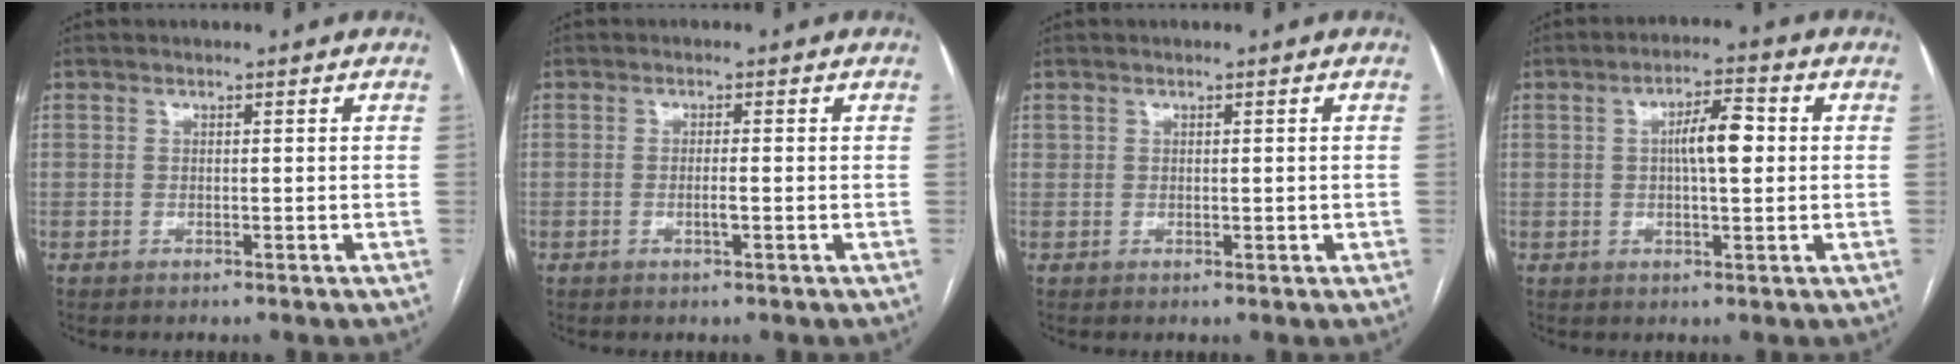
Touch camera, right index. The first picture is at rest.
{"total": 1.6, "force": [-0.5, 0.1, 1.5], "torque": [-0.029, -0.001, -0.008]}
{"total": 1.0, "force": [0.2, 0.8, 0.7], "torque": [-0.015, 0.005, 0.009]}
{"total": 6.1, "force": [0.7, 1.5, 5.9], "torque": [-0.105, 0.014, 0.011]}